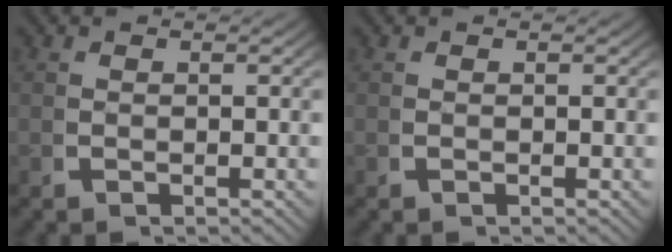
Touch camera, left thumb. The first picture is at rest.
{"total": 0.0}